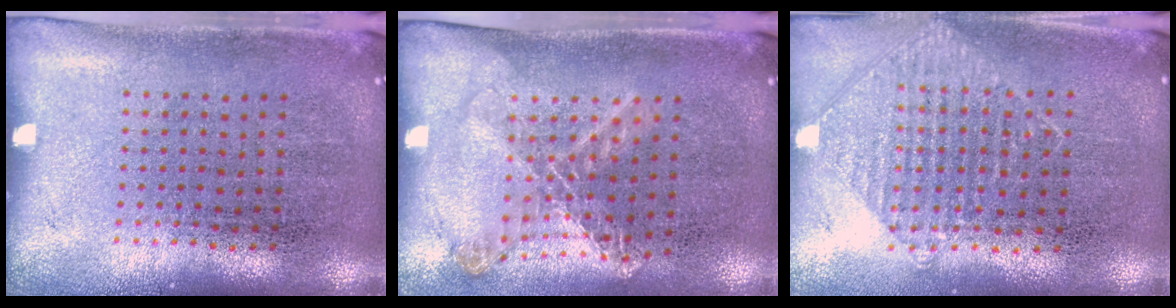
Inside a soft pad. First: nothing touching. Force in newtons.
{"total": 1.1, "press": 1.1, "slide": 0.3}
{"total": 0.9, "press": 0.9, "slide": 0.2}